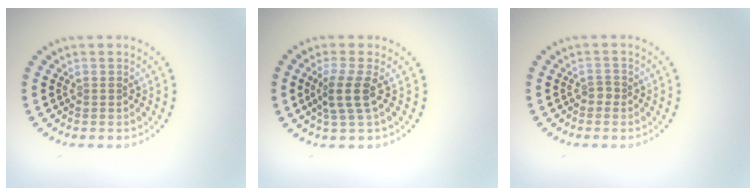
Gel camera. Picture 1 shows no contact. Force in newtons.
{"total": 2.6, "press": 1.9, "slide": 1.7}
{"total": 0.9, "press": 0.6, "slide": 0.6}